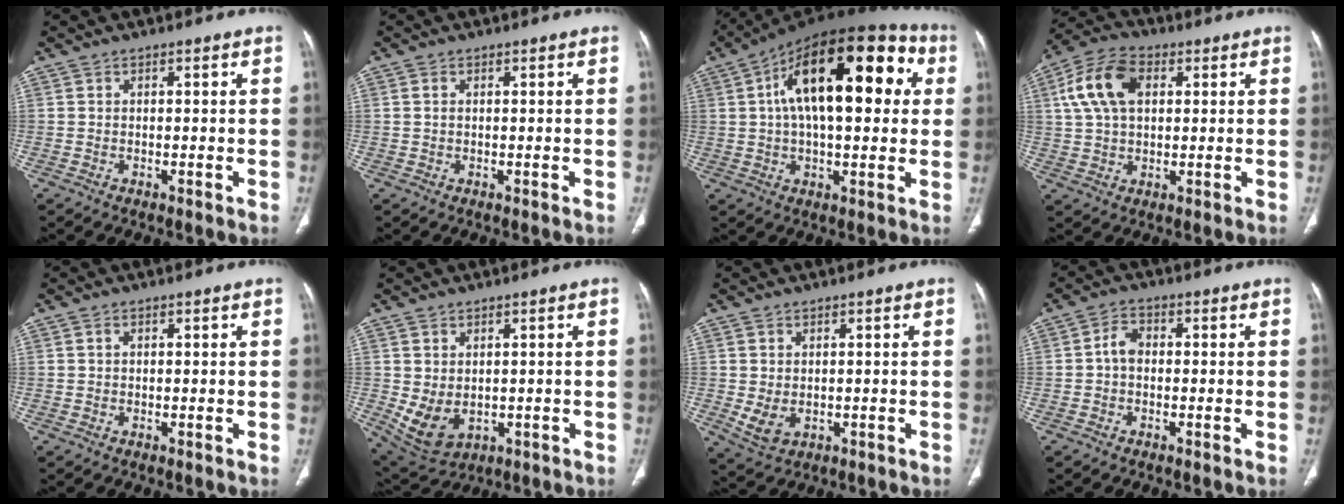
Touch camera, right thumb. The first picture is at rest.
{"total": 0.9, "force": [0.2, 0.6, 0.7], "torque": [-0.018, 0.004, 0.007]}
{"total": 24.7, "force": [5.6, 11.4, 21.1], "torque": [-0.308, 0.033, 0.076]}
{"total": 11.6, "force": [3.1, 7.2, 8.5], "torque": [-0.162, 0.019, 0.055]}
{"total": 0.5, "force": [0.2, 0.3, 0.3], "torque": [-0.007, 0.006, 0.006]}
{"total": 7.3, "force": [-0.3, 5.2, 5.2], "torque": [-0.091, -0.004, 0.023]}
{"total": 4.0, "force": [-0.2, 2.9, 2.8], "torque": [-0.053, -0.006, 0.014]}
{"total": 3.2, "force": [-0.3, 2.3, 2.2], "torque": [-0.032, 0.013, -0.012]}